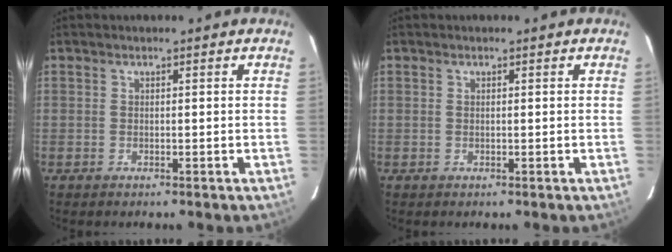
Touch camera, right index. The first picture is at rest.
{"total": 0.0}